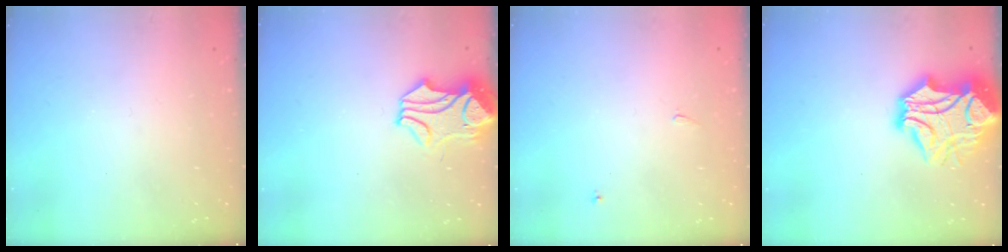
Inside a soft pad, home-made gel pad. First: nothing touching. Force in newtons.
{"total": 1.4, "press": 0.6, "slide": 1.3}
{"total": 0.6, "press": 0.5, "slide": 0.2}
{"total": 15.0, "press": 14.8, "slide": 2.2}